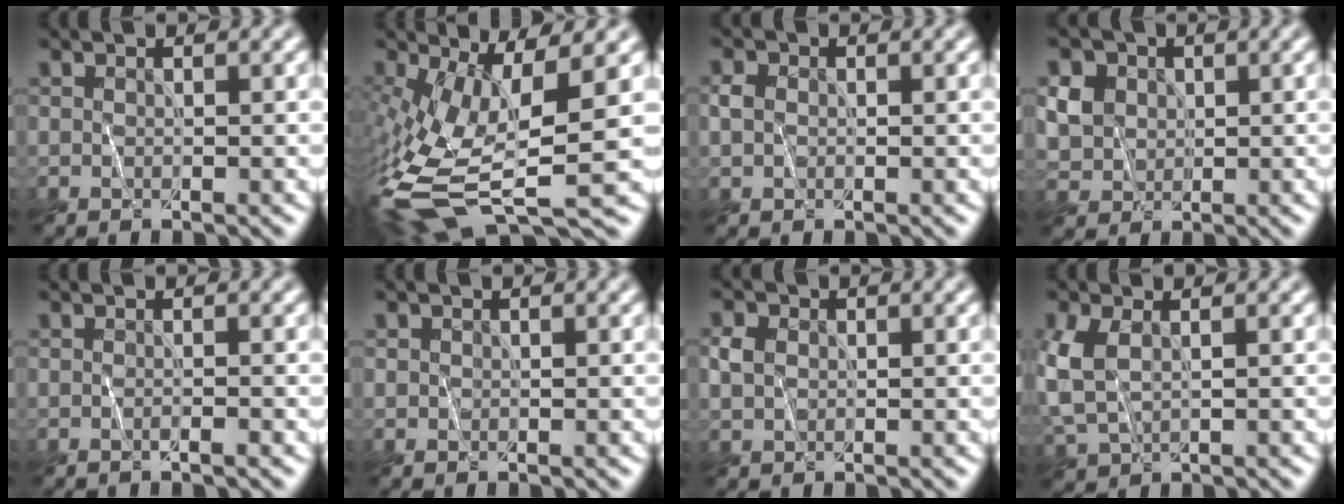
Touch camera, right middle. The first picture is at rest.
{"total": 11.2, "force": [-2.9, 4.3, 9.9], "torque": [-0.211, -0.019, -0.049]}
{"total": 1.9, "force": [0.2, 1.5, 1.0], "torque": [-0.025, 0.002, 0.003]}
{"total": 4.7, "force": [1.6, 3.9, 2.0], "torque": [-0.063, 0.008, 0.033]}
{"total": 0.7, "force": [-0.4, 0.1, 0.5], "torque": [-0.007, -0.001, -0.009]}
{"total": 0.8, "force": [0.3, 0.7, 0.3], "torque": [-0.005, -0.001, 0.008]}
{"total": 2.2, "force": [0.4, 1.8, 1.2], "torque": [-0.028, 0.002, 0.007]}
{"total": 4.1, "force": [0.5, 2.6, 3.1], "torque": [-0.089, 0.000, 0.013]}